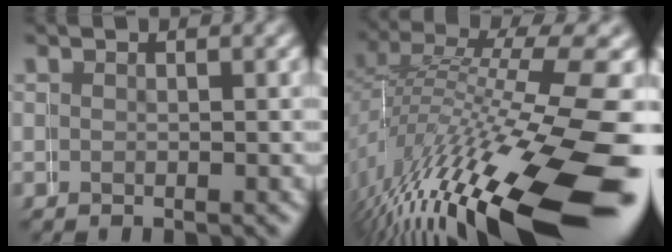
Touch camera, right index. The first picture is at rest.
{"total": 14.0, "force": [-6.4, 4.9, 11.4], "torque": [-0.186, -0.030, -0.068]}